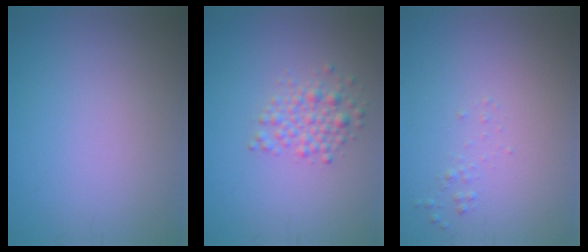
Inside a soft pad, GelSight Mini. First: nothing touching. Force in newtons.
{"total": 2.5, "press": 2.5, "slide": 0.1}
{"total": 0.6, "press": 0.6, "slide": 0.0}